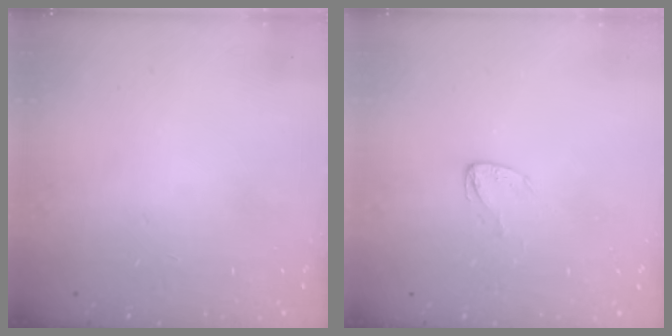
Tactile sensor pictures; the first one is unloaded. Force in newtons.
{"total": 3.3, "press": 3.3, "slide": 0.3}